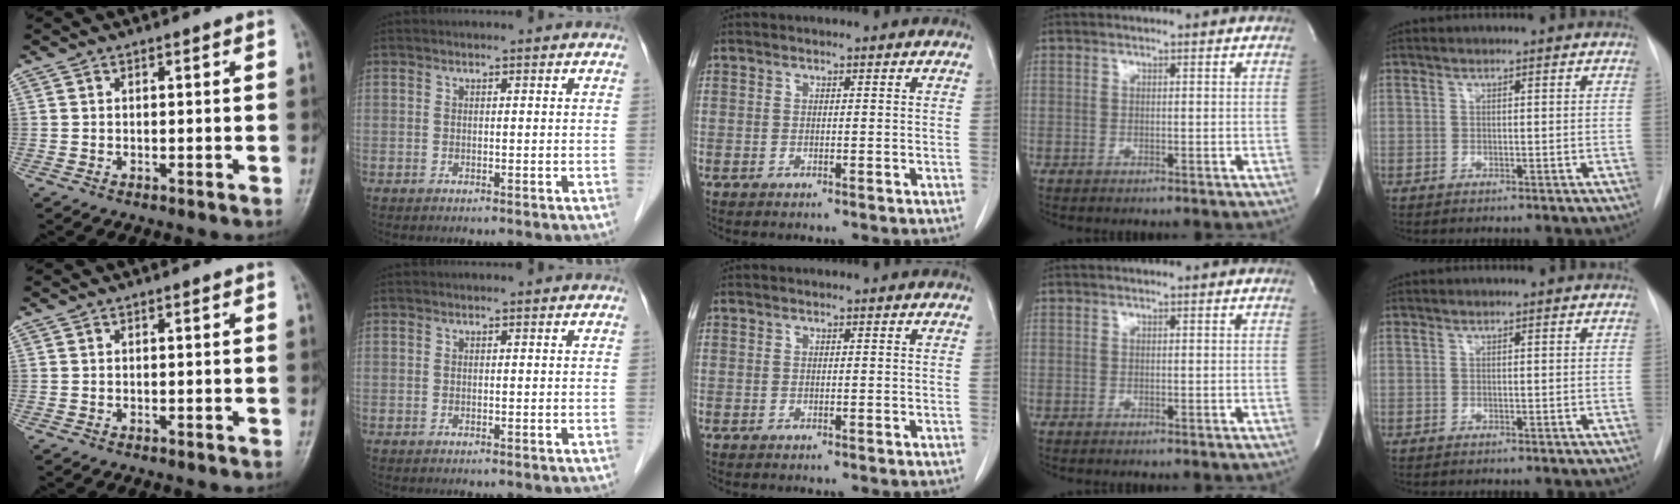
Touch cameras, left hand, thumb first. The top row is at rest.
{}